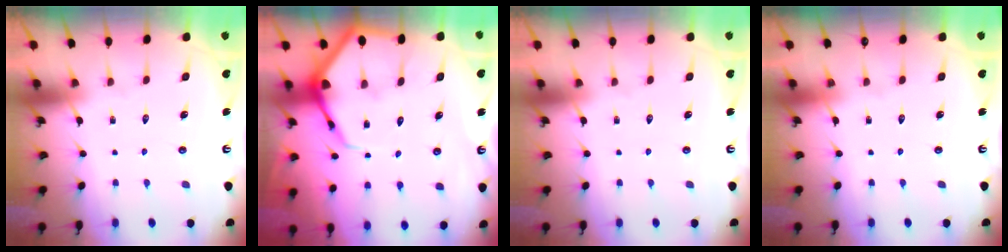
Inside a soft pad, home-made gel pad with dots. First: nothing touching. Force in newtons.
{"total": 7.5, "press": 7.5, "slide": 0.7}
{"total": 0.0}
{"total": 0.0}